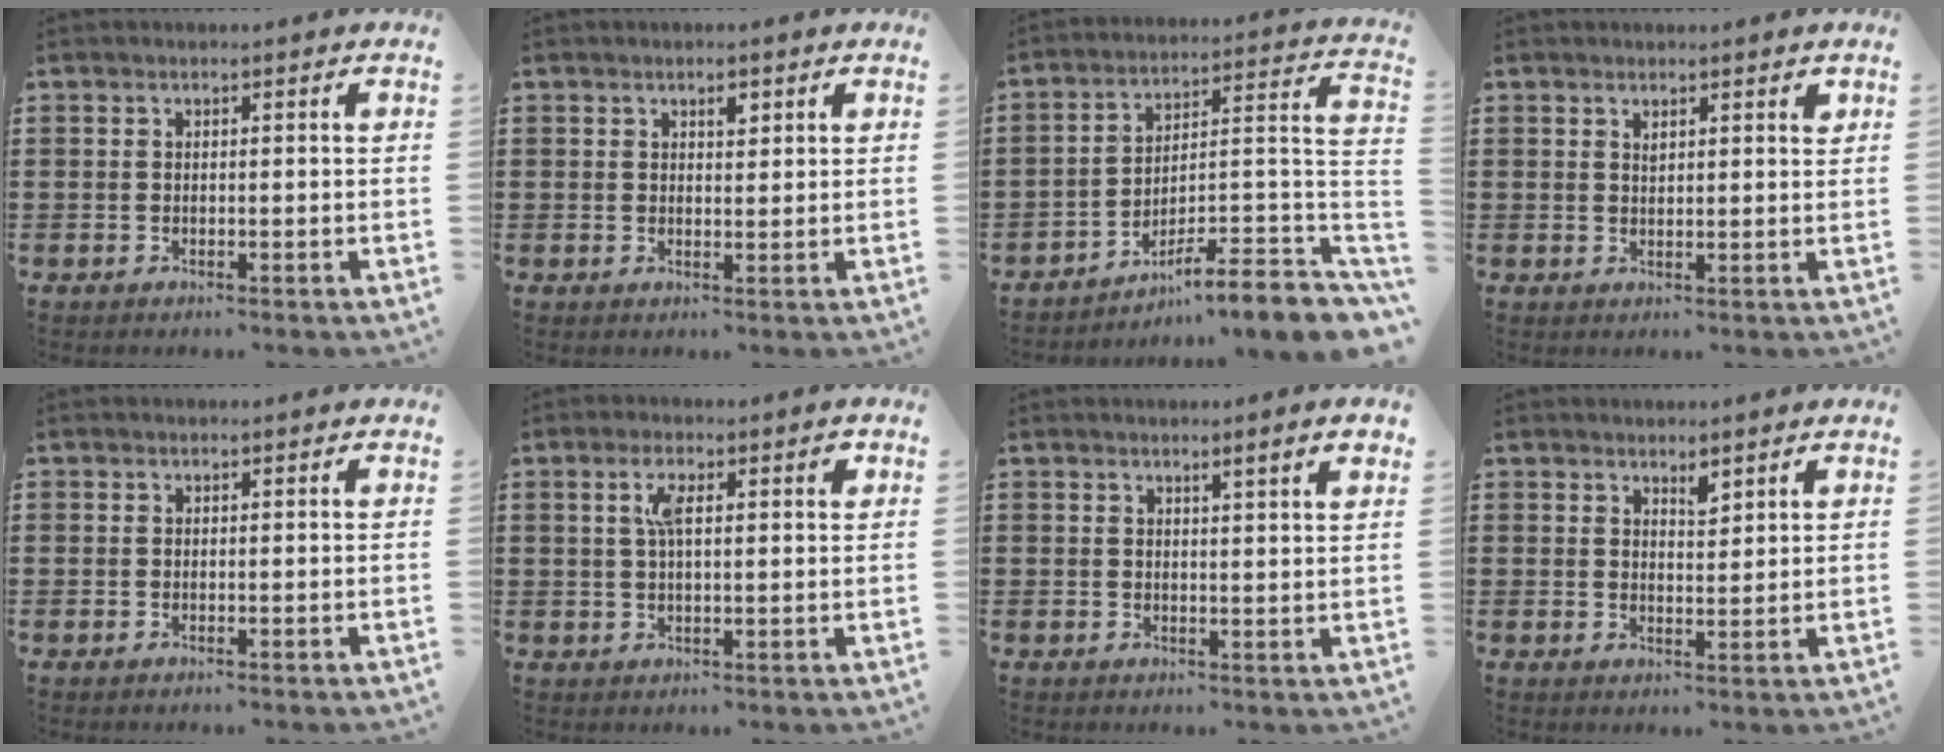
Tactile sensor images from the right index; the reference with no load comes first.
{"total": 1.7, "force": [1.0, 0.9, 1.1], "torque": [-0.008, -0.001, 0.014]}
{"total": 7.0, "force": [-5.2, 1.1, 4.6], "torque": [-0.072, -0.013, -0.104]}
{"total": 1.4, "force": [1.1, 0.5, 0.8], "torque": [-0.008, -0.001, 0.017]}
{"total": 0.0}
{"total": 4.2, "force": [1.4, 1.3, 3.8], "torque": [-0.063, 0.004, 0.017]}
{"total": 1.9, "force": [1.5, -0.3, 1.1], "torque": [-0.023, -0.002, 0.026]}
{"total": 2.3, "force": [2.0, 0.8, 0.8], "torque": [-0.011, 0.000, 0.036]}